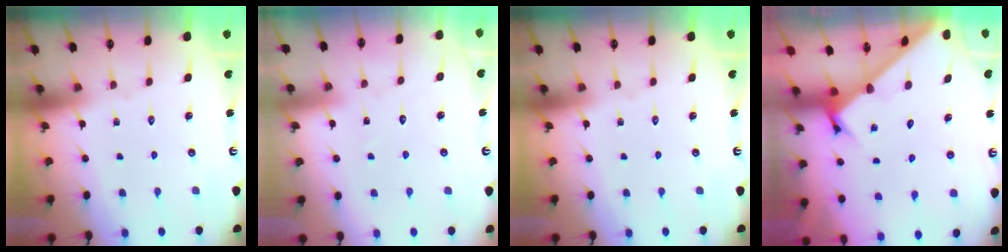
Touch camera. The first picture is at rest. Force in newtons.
{"total": 4.8, "press": 4.8, "slide": 0.5}
{"total": 0.0}
{"total": 2.5, "press": 2.5, "slide": 0.2}